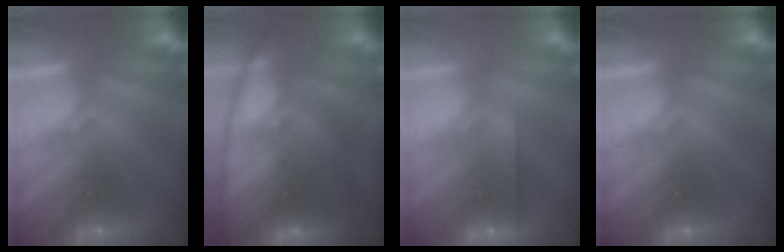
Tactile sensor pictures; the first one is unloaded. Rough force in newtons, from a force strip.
{"total": 6.9}
{"total": 2.5}
{"total": 0.0}